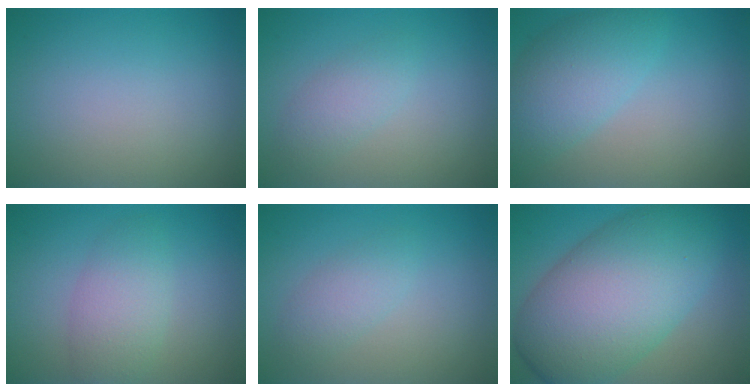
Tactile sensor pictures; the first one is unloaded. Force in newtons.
{"total": 2.1, "press": 2.1, "slide": 0.1}
{"total": 5.0, "press": 5.0, "slide": 0.1}
{"total": 3.5, "press": 3.5, "slide": 0.1}
{"total": 2.1, "press": 2.1, "slide": 0.1}
{"total": 12.2, "press": 12.2, "slide": 0.3}